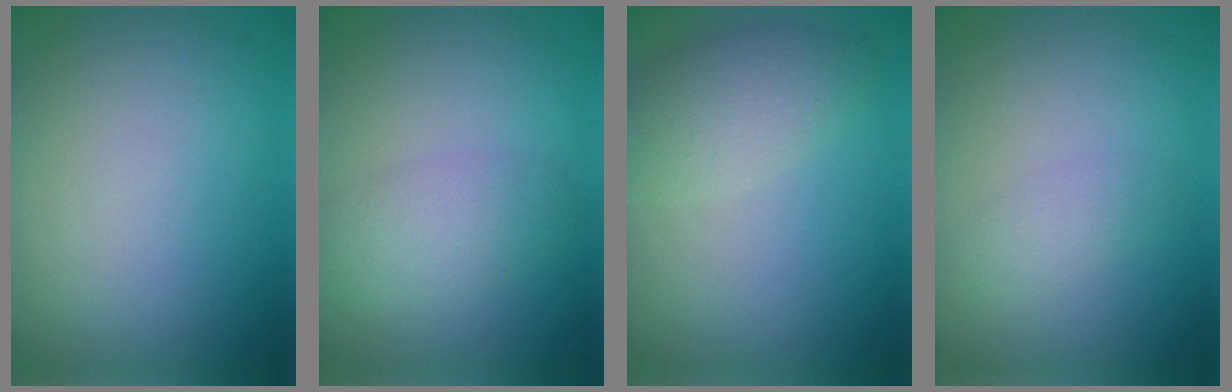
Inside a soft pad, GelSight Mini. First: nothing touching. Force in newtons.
{"total": 3.1, "press": 3.1, "slide": 0.1}
{"total": 3.5, "press": 3.5, "slide": 0.2}
{"total": 1.4, "press": 1.4, "slide": 0.0}